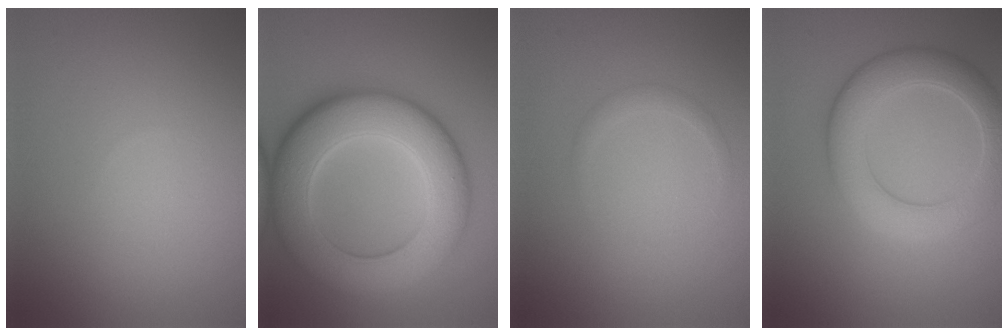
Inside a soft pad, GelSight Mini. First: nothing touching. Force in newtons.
{"total": 11.4, "press": 11.4, "slide": 0.1}
{"total": 1.0, "press": 1.0, "slide": 0.1}
{"total": 5.7, "press": 5.7, "slide": 0.5}